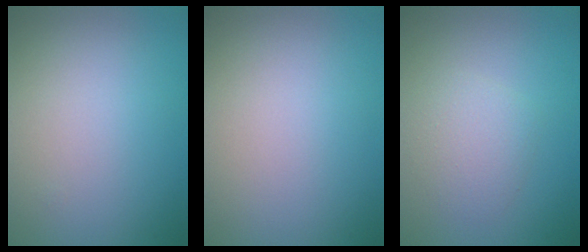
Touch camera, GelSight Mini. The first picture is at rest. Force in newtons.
{"total": 0.0}
{"total": 2.3, "press": 2.3, "slide": 0.1}